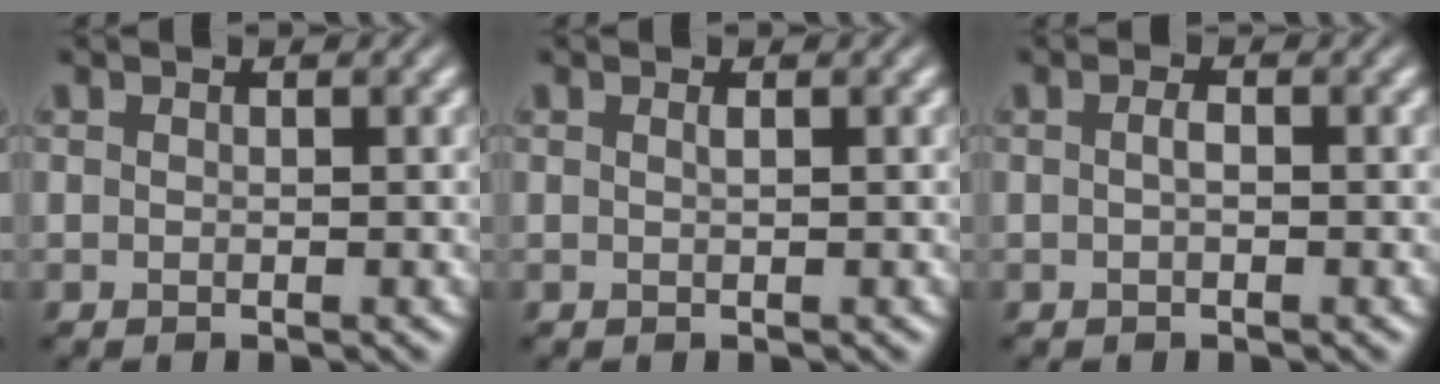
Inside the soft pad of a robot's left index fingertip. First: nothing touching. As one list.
[{"total": 0.5, "force": [0.2, 0.2, 0.5], "torque": [-0.006, 0.003, 0.002]}, {"total": 0.8, "force": [-0.1, 0.3, 0.8], "torque": [-0.017, 0.000, -0.002]}]